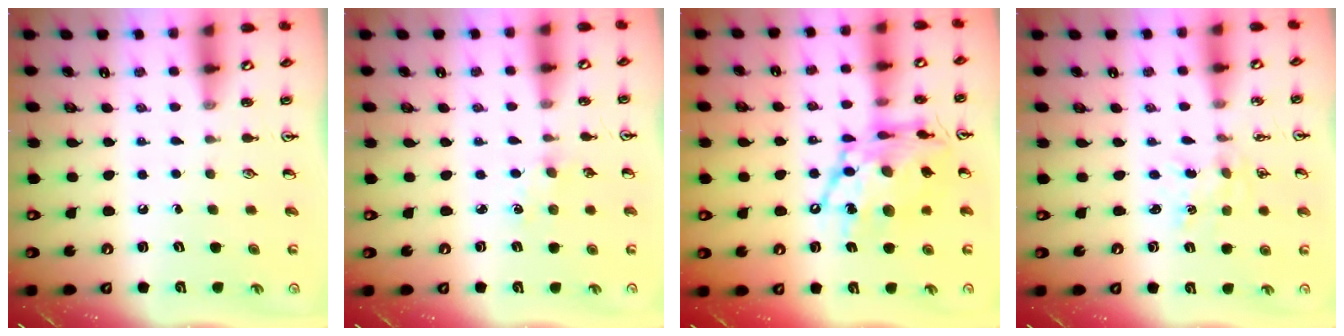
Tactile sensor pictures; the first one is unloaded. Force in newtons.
{"total": 1.3, "press": 1.3, "slide": 0.2}
{"total": 18.3, "press": 18.2, "slide": 1.8}
{"total": 0.0}